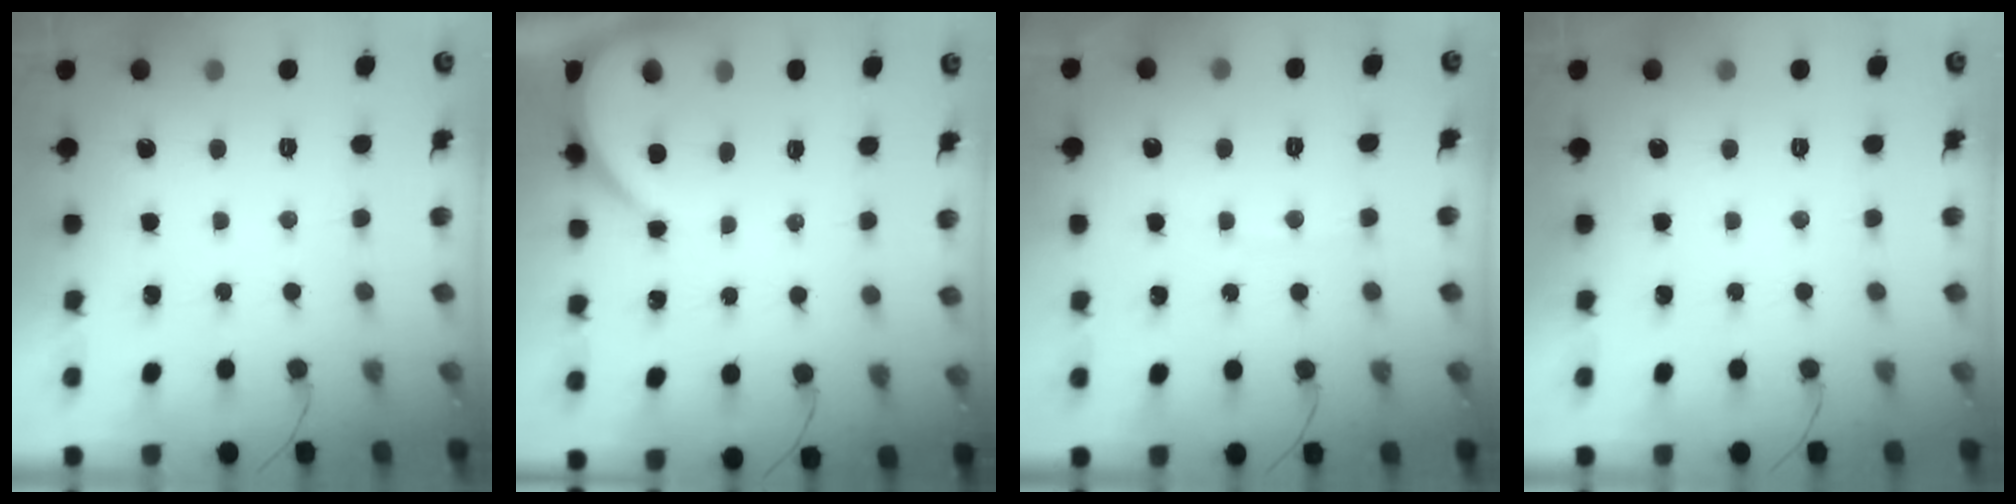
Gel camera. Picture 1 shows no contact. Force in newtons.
{"total": 4.2, "press": 4.2, "slide": 0.5}
{"total": 3.3, "press": 3.3, "slide": 0.3}
{"total": 0.0}